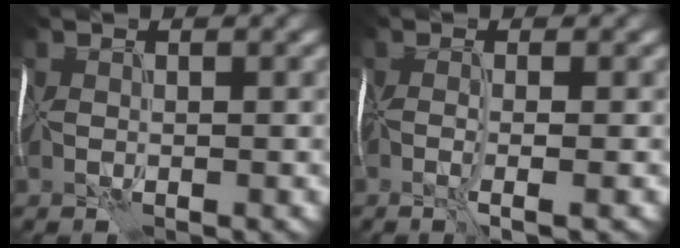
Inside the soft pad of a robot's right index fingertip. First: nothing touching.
{"total": 2.4, "force": [-1.1, 0.4, 2.1], "torque": [-0.033, -0.007, -0.013]}